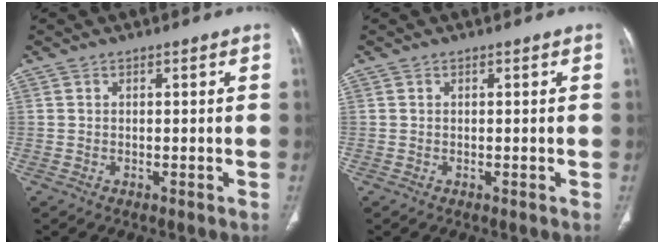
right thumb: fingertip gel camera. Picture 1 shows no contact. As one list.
[{"total": 0.0}]